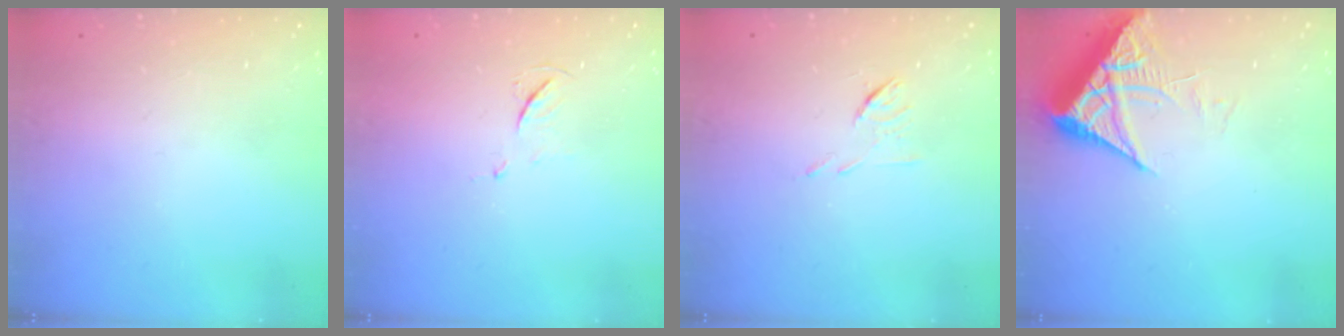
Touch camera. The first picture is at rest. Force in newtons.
{"total": 4.9, "press": 4.9, "slide": 0.7}
{"total": 6.0, "press": 6.0, "slide": 0.7}
{"total": 6.6, "press": 6.6, "slide": 0.8}